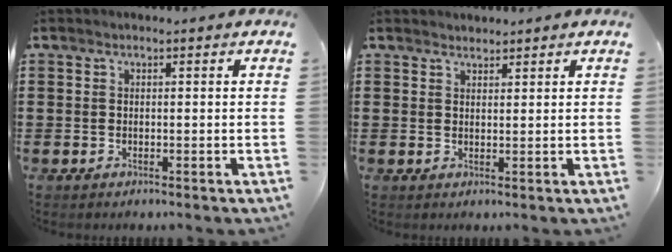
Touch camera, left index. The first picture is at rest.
{"total": 1.5, "force": [1.4, 0.4, -0.2], "torque": [0.000, 0.002, 0.028]}